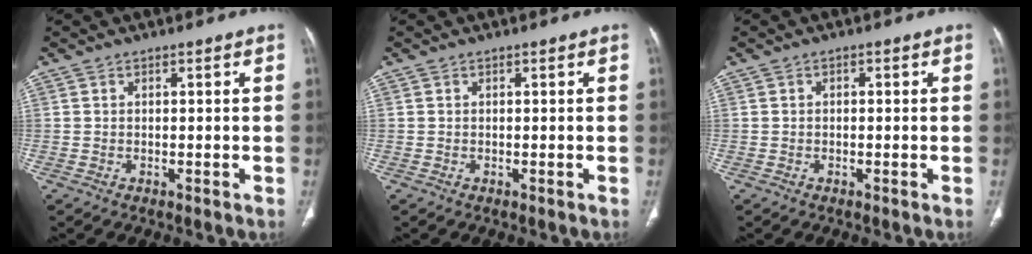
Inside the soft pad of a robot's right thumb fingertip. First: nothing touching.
{"total": 0.0}
{"total": 0.5, "force": [0.0, 0.3, 0.4], "torque": [-0.005, 0.001, -0.003]}